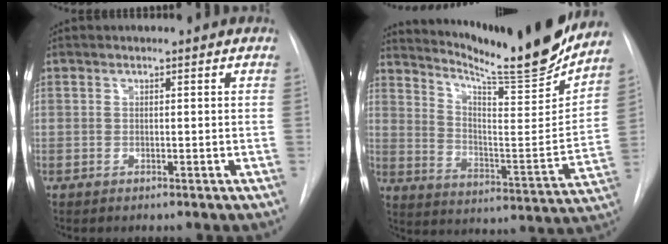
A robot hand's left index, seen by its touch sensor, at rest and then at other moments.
{"total": 21.7, "force": [19.6, 0.8, 9.4], "torque": [-0.153, -0.077, 0.277]}